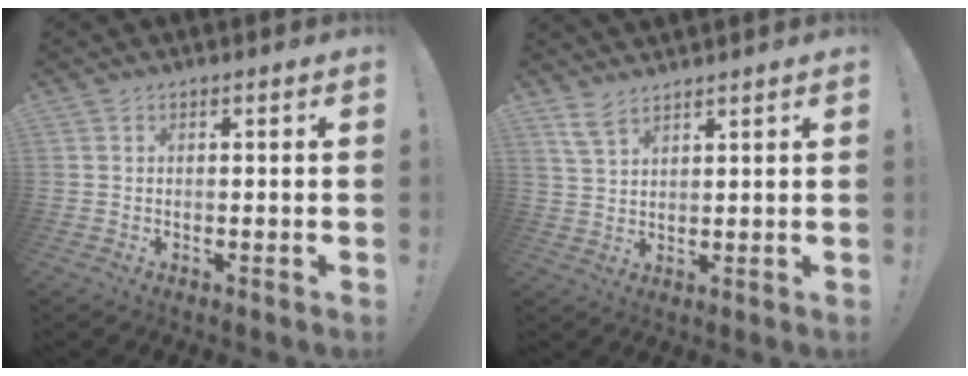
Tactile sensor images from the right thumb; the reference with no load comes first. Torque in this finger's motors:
{"motor_torque": [-0.16, 0.18, -0.34, 0.27, 0.02]}